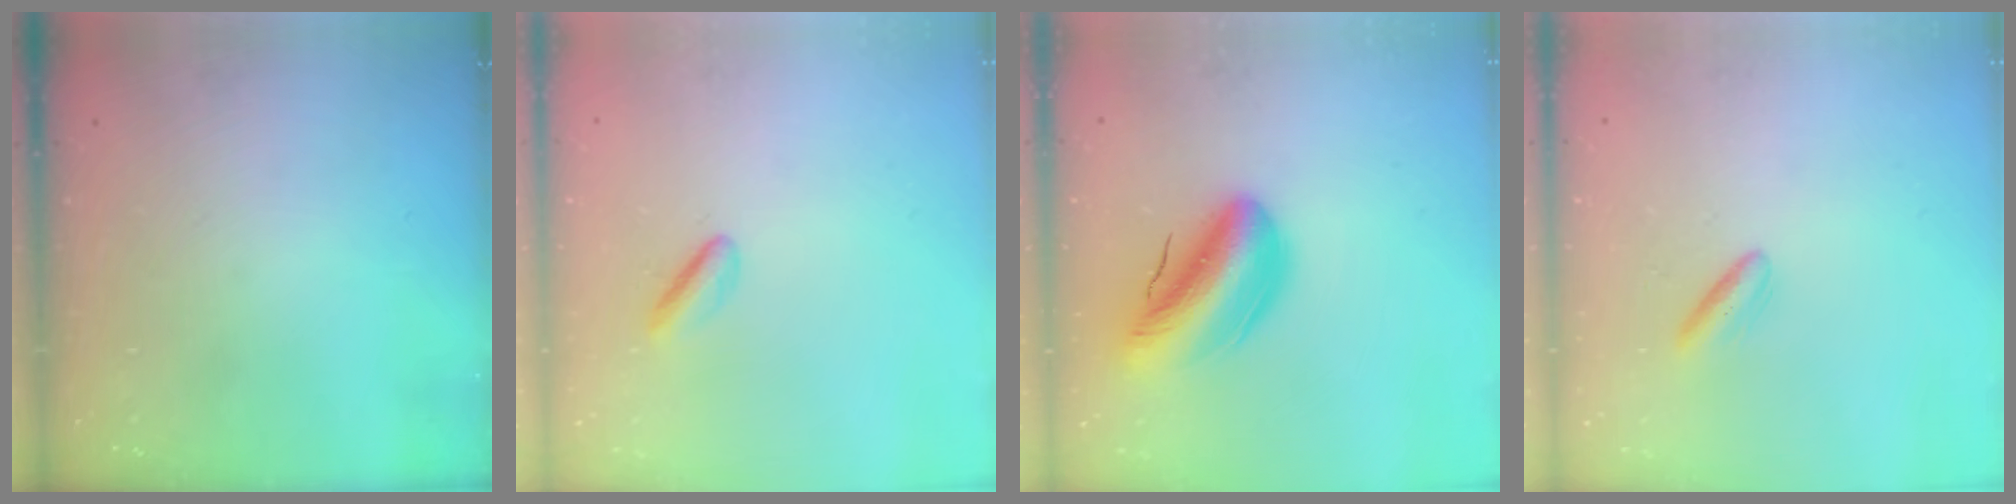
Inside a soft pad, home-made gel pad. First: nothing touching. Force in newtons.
{"total": 2.9, "press": 2.8, "slide": 0.8}
{"total": 13.1, "press": 12.6, "slide": 3.7}
{"total": 3.8, "press": 3.5, "slide": 1.5}